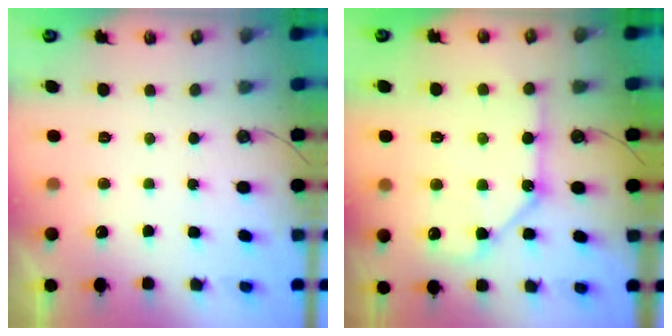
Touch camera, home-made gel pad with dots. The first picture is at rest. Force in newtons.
{"total": 11.1, "press": 11.1, "slide": 1.3}